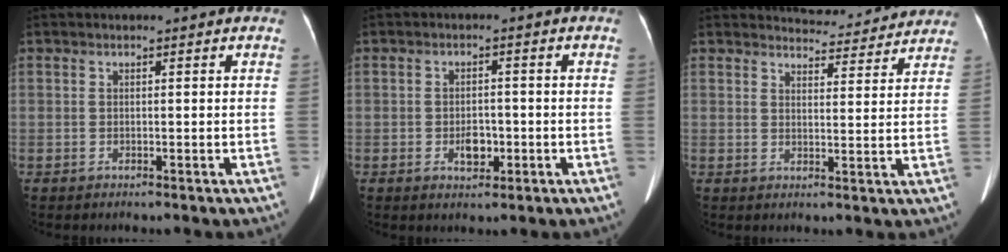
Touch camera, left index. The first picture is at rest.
{"total": 3.0, "force": [-1.0, 1.8, 2.2], "torque": [-0.035, 0.003, -0.011]}
{"total": 9.0, "force": [8.9, 1.7, 0.4], "torque": [0.006, 0.001, 0.099]}